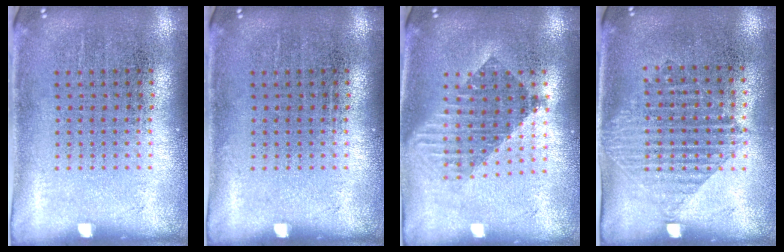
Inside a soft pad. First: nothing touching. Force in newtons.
{"total": 0.0}
{"total": 1.7, "press": 1.4, "slide": 1.0}
{"total": 1.2, "press": 1.0, "slide": 0.6}